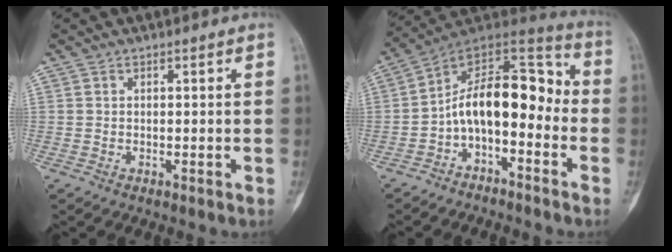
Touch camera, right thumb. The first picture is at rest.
{"total": 14.8, "force": [-3.2, 8.0, 12.0], "torque": [-0.167, 0.089, -0.066]}